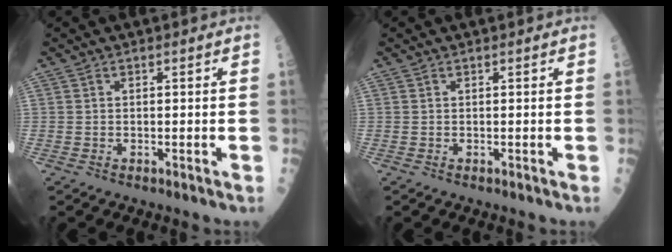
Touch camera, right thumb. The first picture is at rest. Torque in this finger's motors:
{"motor_torque": [0.00, 0.00, 0.00, 0.00, 0.00]}